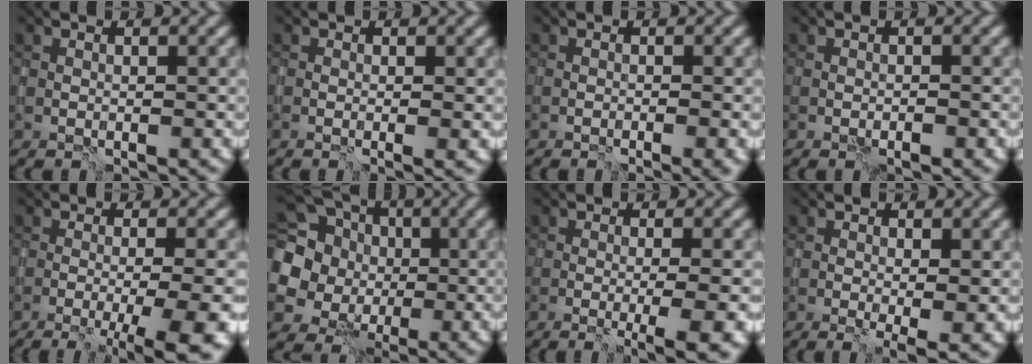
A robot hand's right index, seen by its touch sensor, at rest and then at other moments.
{"total": 1.1, "force": [-0.1, 0.0, 1.1], "torque": [-0.015, -0.005, -0.002]}
{"total": 1.4, "force": [-0.6, 0.0, 1.2], "torque": [-0.015, -0.007, -0.011]}
{"total": 1.0, "force": [-0.6, 0.4, 0.6], "torque": [-0.011, -0.006, -0.009]}
{"total": 8.6, "force": [-3.1, 2.3, 7.6], "torque": [-0.071, -0.015, -0.040]}
{"total": 14.1, "force": [2.2, 12.8, 5.6], "torque": [-0.168, 0.021, 0.014]}
{"total": 4.9, "force": [-1.4, 1.1, 4.6], "torque": [-0.053, -0.012, -0.015]}
{"total": 2.8, "force": [-0.2, 0.7, 2.7], "torque": [-0.039, -0.011, -0.003]}